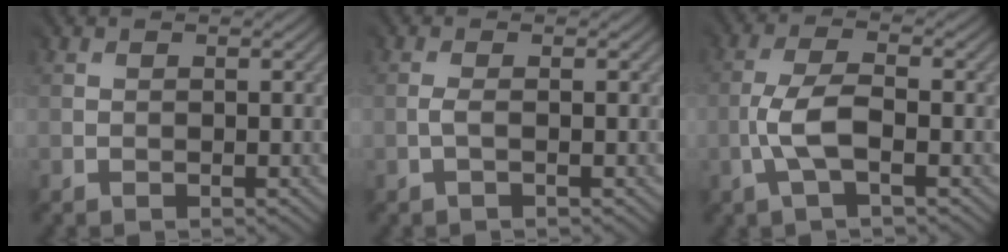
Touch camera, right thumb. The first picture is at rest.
{"total": 0.6, "force": [-0.4, -0.5, 0.2], "torque": [-0.013, -0.001, -0.010]}
{"total": 3.5, "force": [-1.5, 0.6, 3.1], "torque": [-0.073, 0.008, -0.035]}